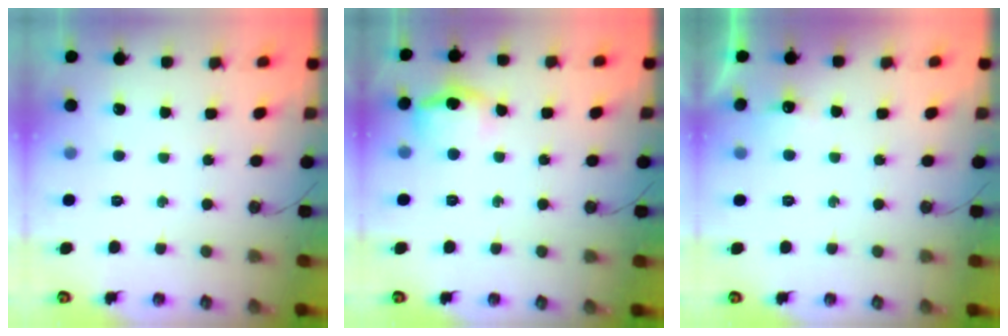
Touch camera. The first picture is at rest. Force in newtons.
{"total": 11.0, "press": 10.9, "slide": 0.9}
{"total": 5.1, "press": 5.1, "slide": 0.7}